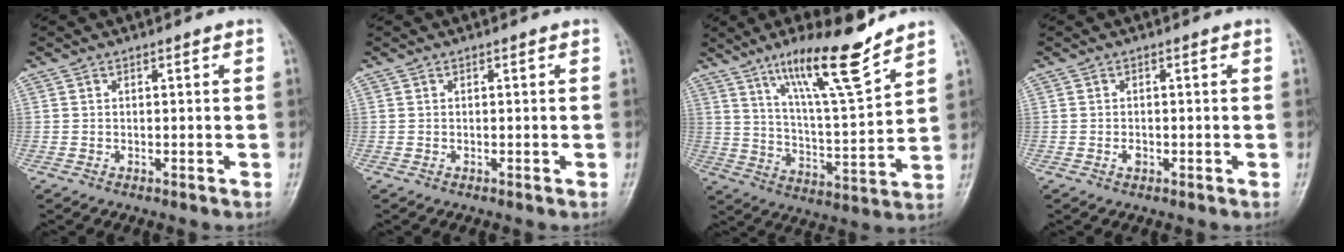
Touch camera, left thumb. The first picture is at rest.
{"total": 0.0}
{"total": 15.1, "force": [10.7, 2.0, 10.5], "torque": [-0.169, -0.067, 0.190]}
{"total": 1.3, "force": [-0.4, 0.9, 0.8], "torque": [-0.010, 0.001, -0.007]}